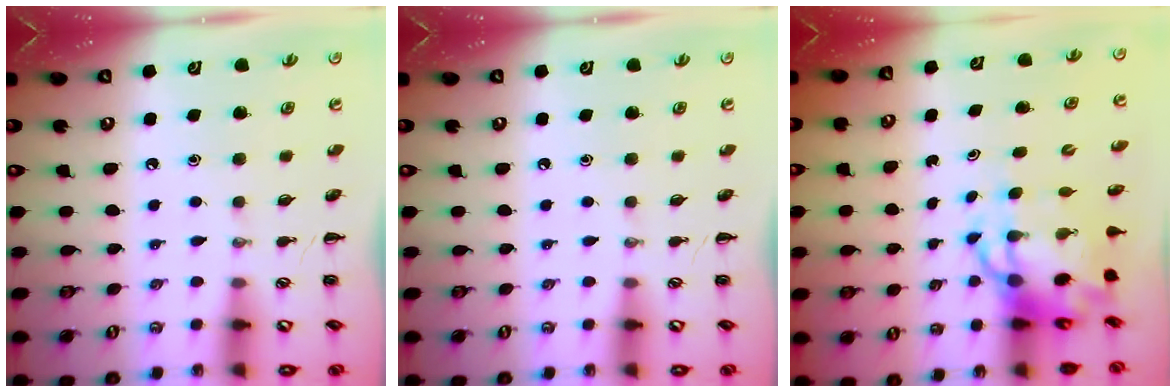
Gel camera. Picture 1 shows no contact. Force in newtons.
{"total": 0.0}
{"total": 9.3, "press": 8.9, "slide": 2.7}